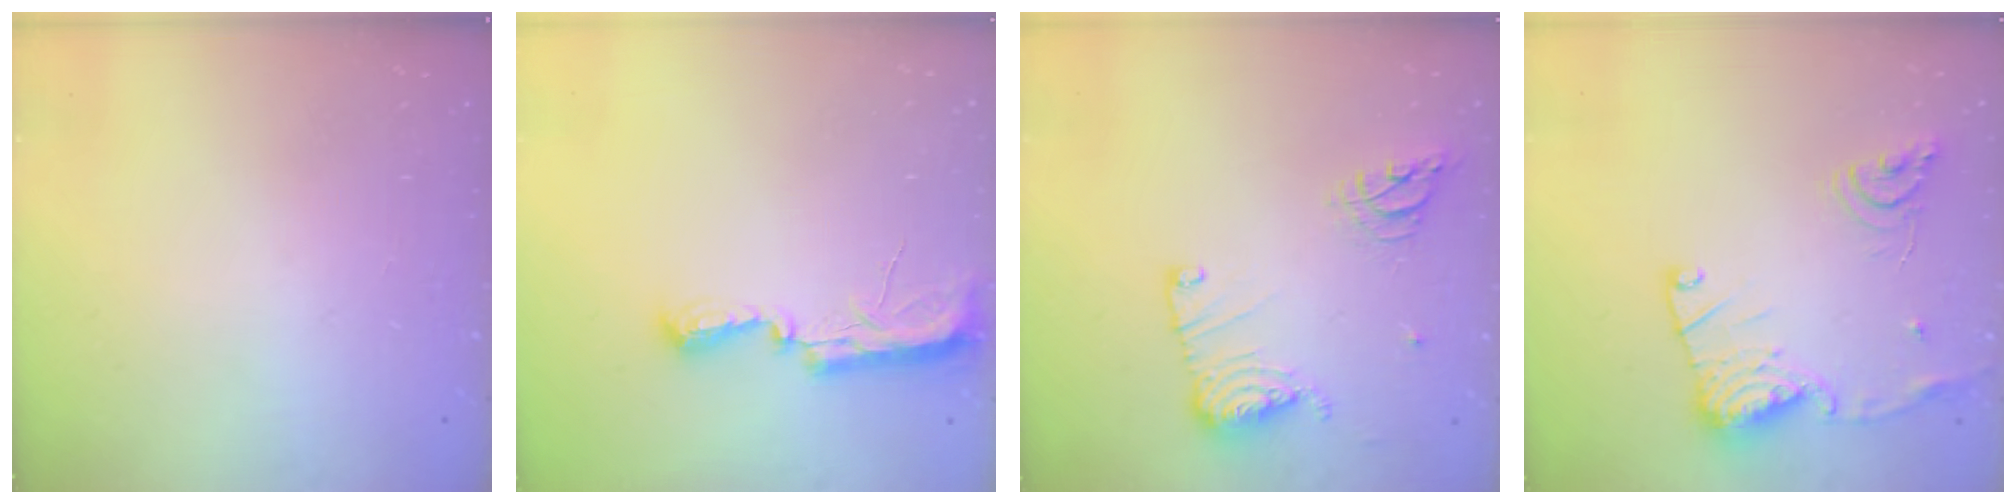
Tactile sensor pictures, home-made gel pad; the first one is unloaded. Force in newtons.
{"total": 10.5, "press": 8.9, "slide": 5.5}
{"total": 12.5, "press": 12.4, "slide": 1.2}
{"total": 16.1, "press": 16.1, "slide": 1.6}